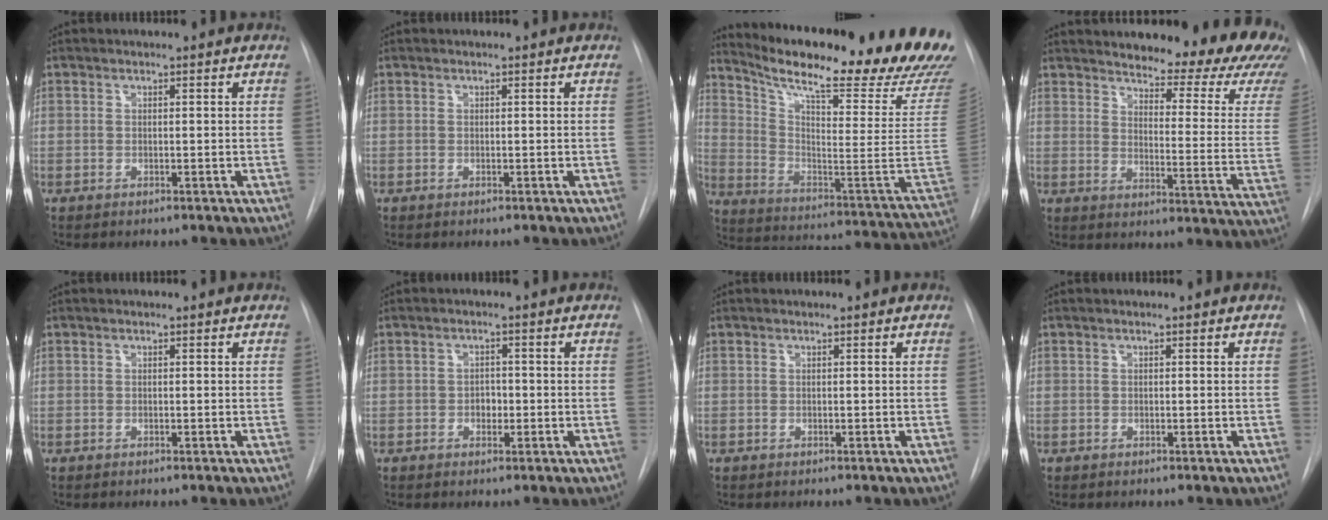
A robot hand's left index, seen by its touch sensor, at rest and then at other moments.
{"total": 0.0}
{"total": 31.0, "force": [25.5, 2.3, 17.6], "torque": [-0.263, -0.086, 0.343]}
{"total": 22.0, "force": [19.4, 3.2, 9.8], "torque": [-0.127, -0.091, 0.221]}
{"total": 0.0}
{"total": 2.0, "force": [-0.5, 1.4, 1.2], "torque": [-0.015, 0.006, -0.006]}
{"total": 0.0}
{"total": 0.0}